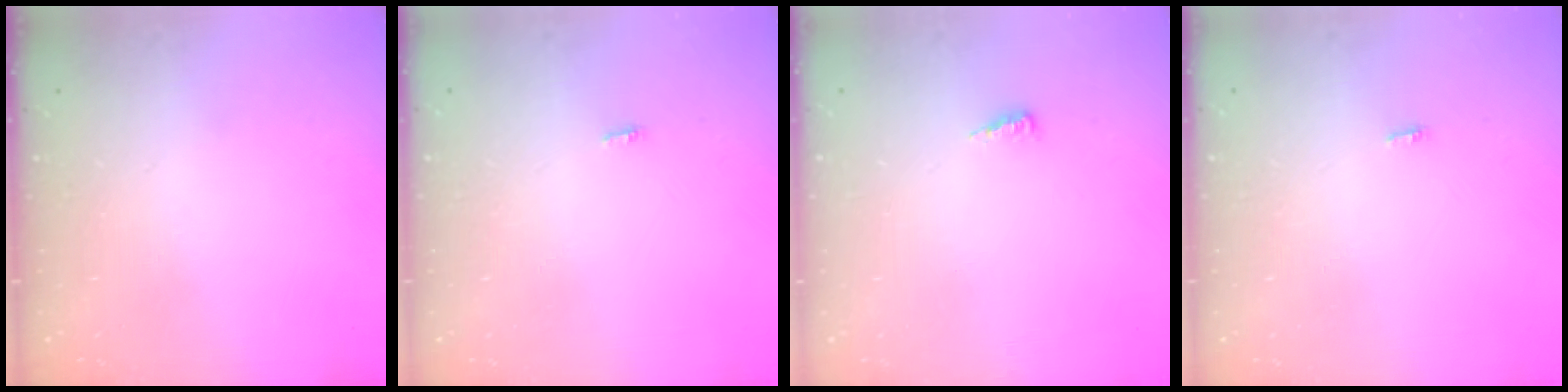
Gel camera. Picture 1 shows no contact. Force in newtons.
{"total": 2.8, "press": 1.8, "slide": 2.2}
{"total": 4.2, "press": 4.2, "slide": 0.6}
{"total": 2.8, "press": 1.8, "slide": 2.2}